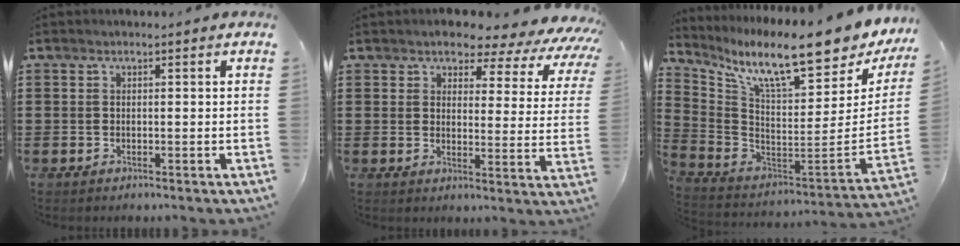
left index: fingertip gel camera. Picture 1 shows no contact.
{"total": 4.7, "force": [4.1, 1.5, 1.7], "torque": [-0.042, -0.029, 0.062]}
{"total": 12.7, "force": [9.1, 1.3, 8.7], "torque": [-0.173, -0.074, 0.147]}